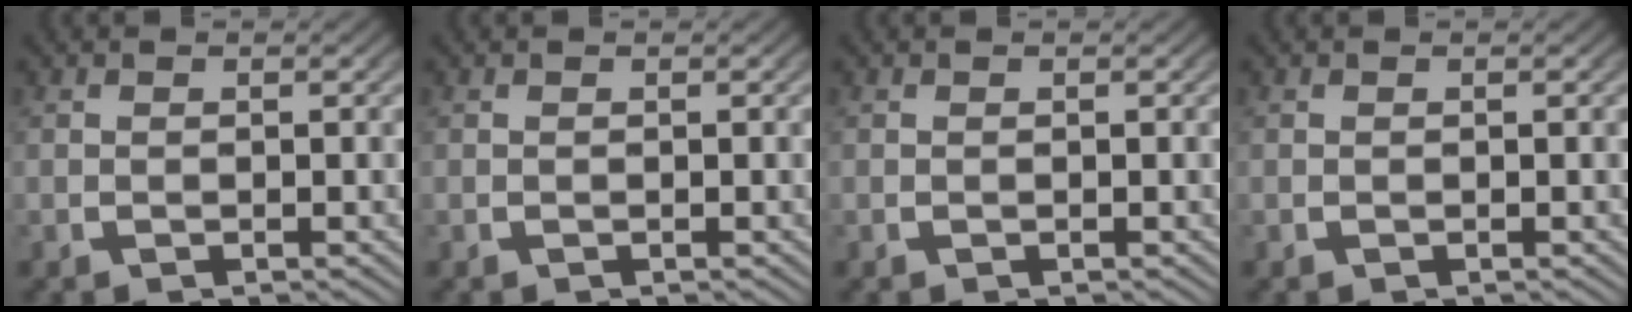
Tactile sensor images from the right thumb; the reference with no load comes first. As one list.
[{"total": 0.0}, {"total": 0.0}, {"total": 0.0}]